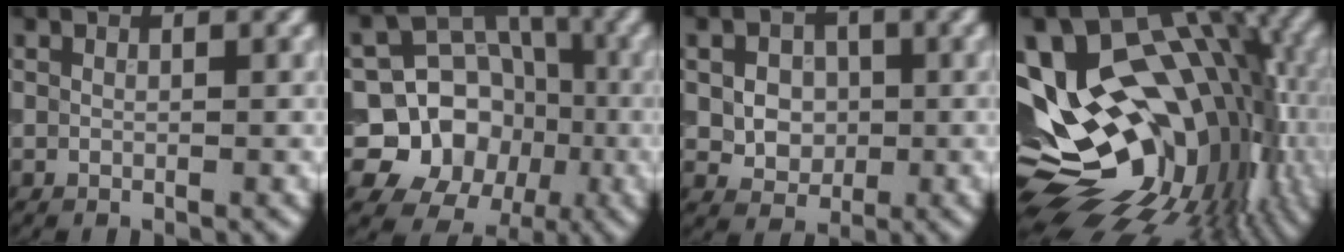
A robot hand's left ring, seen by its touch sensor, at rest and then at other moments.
{"total": 11.3, "force": [-2.0, 10.4, 3.9], "torque": [-0.061, 0.011, -0.063]}
{"total": 3.9, "force": [0.0, 3.2, 2.1], "torque": [-0.028, 0.003, -0.009]}
{"total": 19.7, "force": [-2.3, 12.6, 15.0], "torque": [-0.226, -0.022, -0.018]}